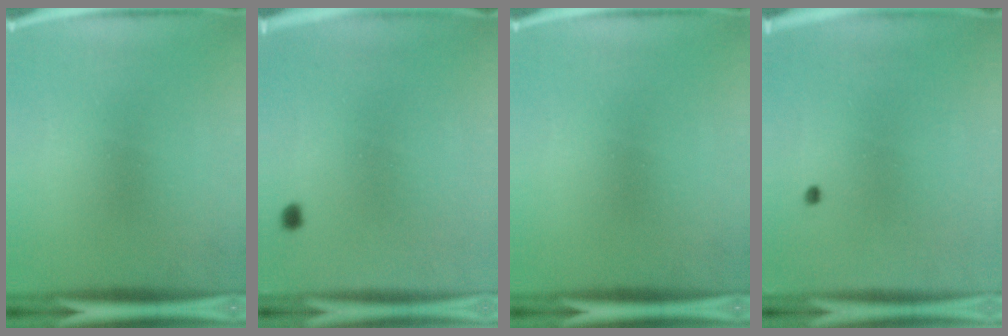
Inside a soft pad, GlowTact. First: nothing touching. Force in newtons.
{"total": 1.0}
{"total": 0.0}
{"total": 0.5}